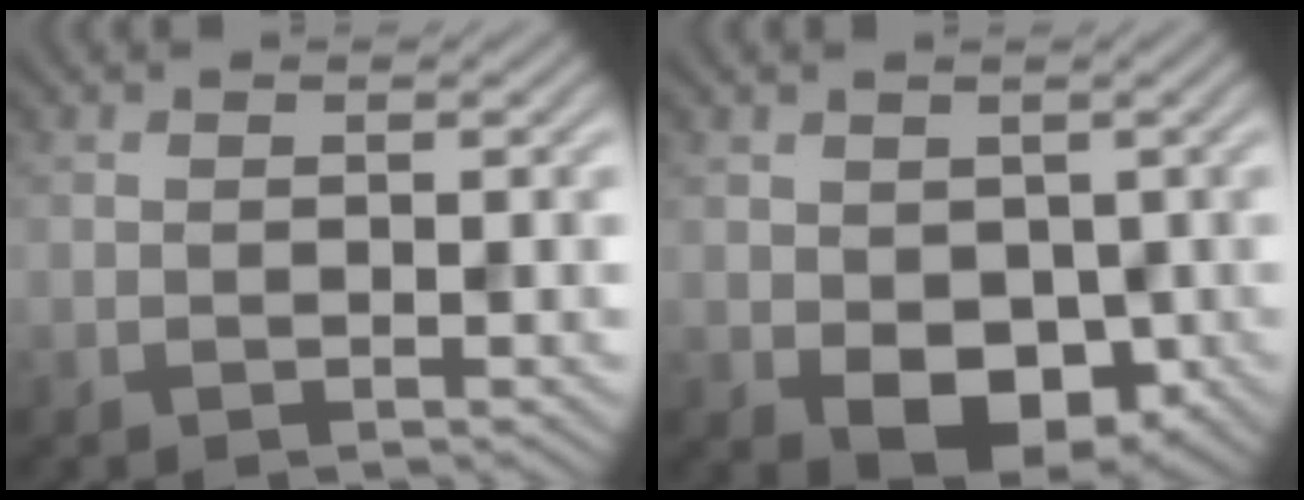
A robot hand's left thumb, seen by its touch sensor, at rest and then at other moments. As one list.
[{"total": 5.5, "force": [-0.7, 4.3, 3.4], "torque": [-0.073, -0.021, -0.002]}]